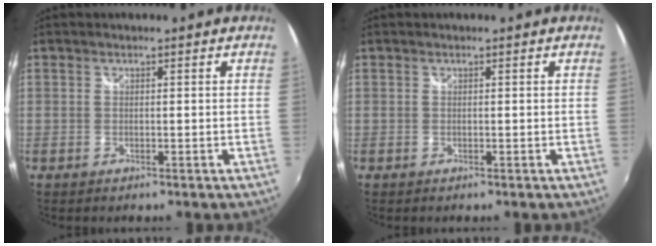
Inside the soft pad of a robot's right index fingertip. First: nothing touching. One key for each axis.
{"total": 0.0}